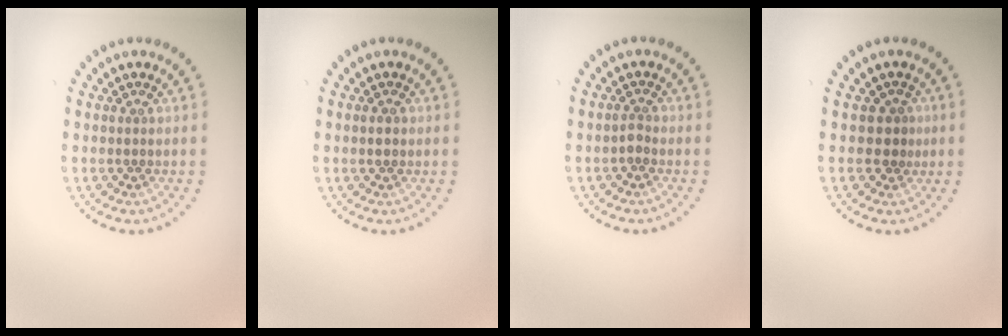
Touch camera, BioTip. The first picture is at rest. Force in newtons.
{"total": 1.0, "press": 1.0, "slide": 0.1}
{"total": 0.9, "press": 0.6, "slide": 0.6}
{"total": 1.7, "press": 1.4, "slide": 0.9}